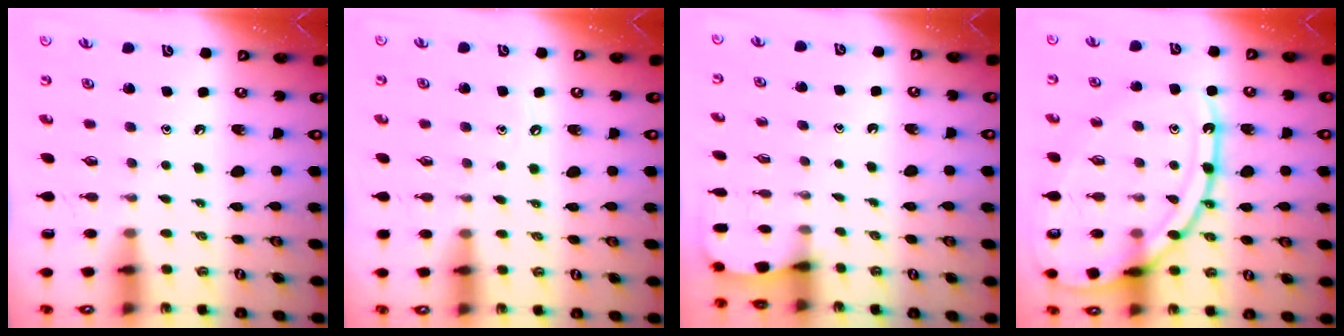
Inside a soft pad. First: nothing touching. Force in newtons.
{"total": 3.7, "press": 3.7, "slide": 0.5}
{"total": 1.2, "press": 1.2, "slide": 0.0}
{"total": 18.4, "press": 18.3, "slide": 1.9}